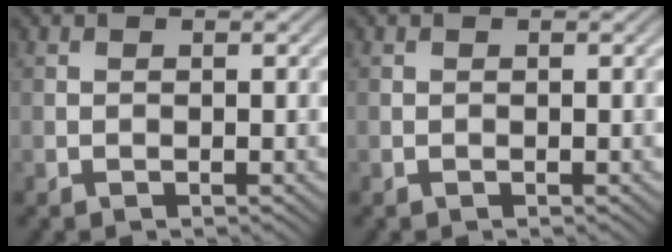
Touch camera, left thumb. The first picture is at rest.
{"total": 0.0}